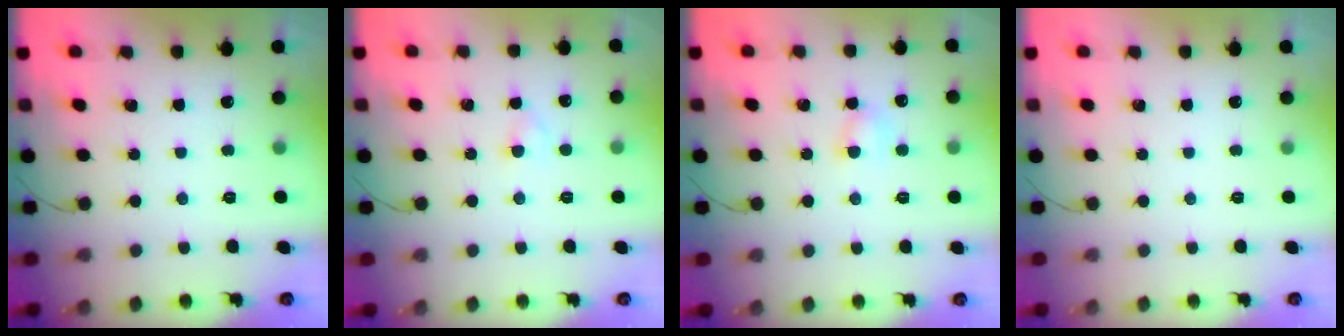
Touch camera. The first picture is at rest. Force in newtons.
{"total": 2.2, "press": 2.0, "slide": 0.9}
{"total": 4.4, "press": 4.2, "slide": 1.1}
{"total": 0.0}